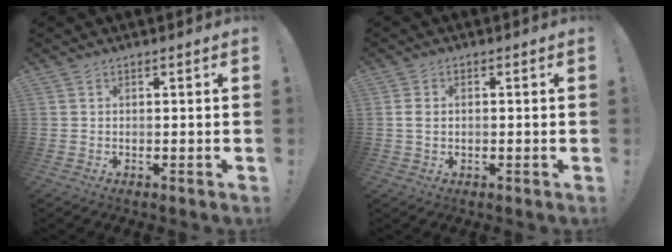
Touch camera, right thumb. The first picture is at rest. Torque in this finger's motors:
{"motor_torque": [0.60, 0.11, -0.09, 0.07, 0.13]}